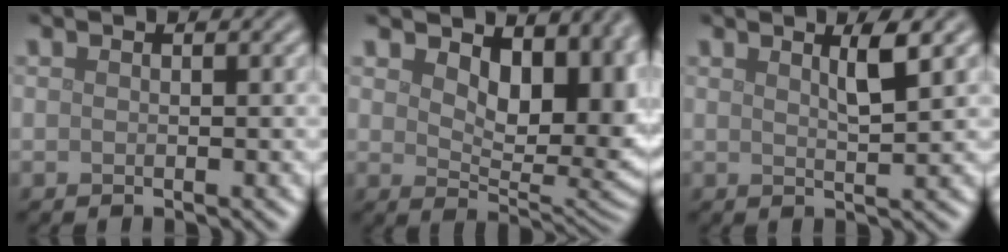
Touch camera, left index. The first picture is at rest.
{"total": 9.0, "force": [3.5, 5.0, 6.6], "torque": [-0.097, -0.014, 0.062]}
{"total": 2.5, "force": [1.3, 0.4, 2.0], "torque": [-0.028, 0.003, 0.019]}